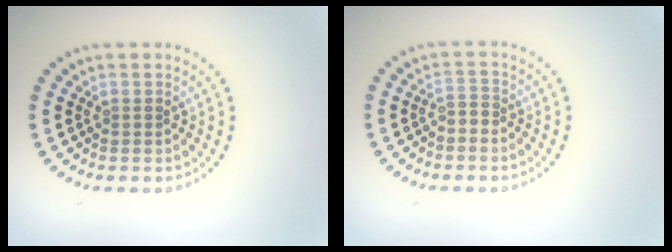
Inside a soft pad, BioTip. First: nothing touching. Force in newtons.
{"total": 1.3, "press": 1.0, "slide": 0.9}